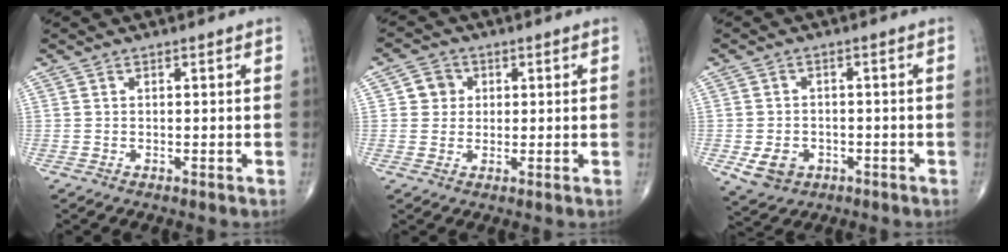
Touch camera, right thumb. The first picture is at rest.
{"total": 4.0, "force": [0.8, 3.8, 1.0], "torque": [0.010, 0.003, 0.007]}
{"total": 5.7, "force": [-2.1, 4.5, 2.8], "torque": [-0.044, 0.007, -0.024]}